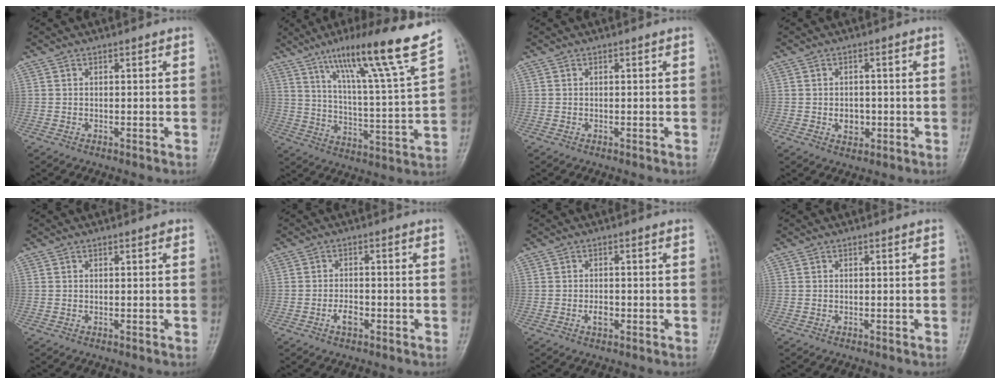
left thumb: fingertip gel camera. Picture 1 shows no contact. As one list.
[{"total": 18.0, "force": [12.3, 0.0, 13.2], "torque": [-0.193, -0.062, 0.195]}, {"total": 0.0}, {"total": 3.4, "force": [-0.6, 2.6, 2.0], "torque": [-0.017, 0.003, -0.005]}, {"total": 0.6, "force": [0.3, 0.2, 0.5], "torque": [-0.007, 0.000, 0.002]}, {"total": 2.8, "force": [-1.3, 1.6, 1.9], "torque": [-0.031, 0.008, -0.025]}, {"total": 2.1, "force": [-0.7, 1.3, 1.5], "torque": [-0.023, 0.002, -0.013]}, {"total": 0.0}]